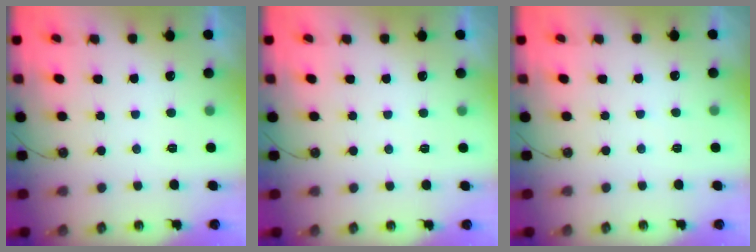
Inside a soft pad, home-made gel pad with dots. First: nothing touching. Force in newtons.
{"total": 3.0, "press": 3.0, "slide": 0.3}
{"total": 1.9, "press": 1.9, "slide": 0.3}